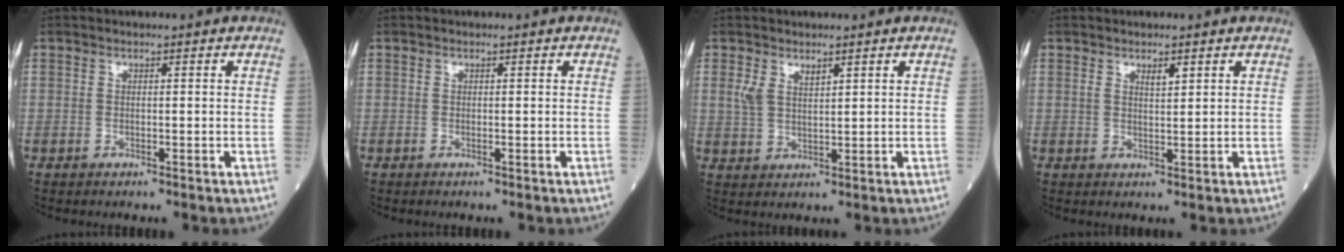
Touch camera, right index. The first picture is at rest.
{"total": 0.0}
{"total": 3.4, "force": [2.0, 1.5, 2.4], "torque": [-0.055, 0.005, 0.047]}
{"total": 1.9, "force": [1.2, 0.5, 1.4], "torque": [-0.025, -0.002, 0.022]}